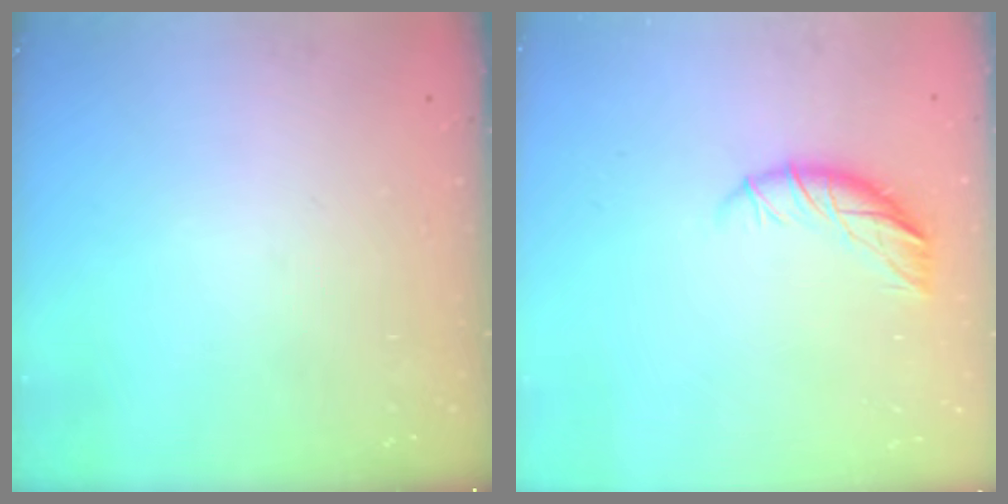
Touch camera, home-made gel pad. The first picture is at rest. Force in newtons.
{"total": 9.0, "press": 8.9, "slide": 0.8}